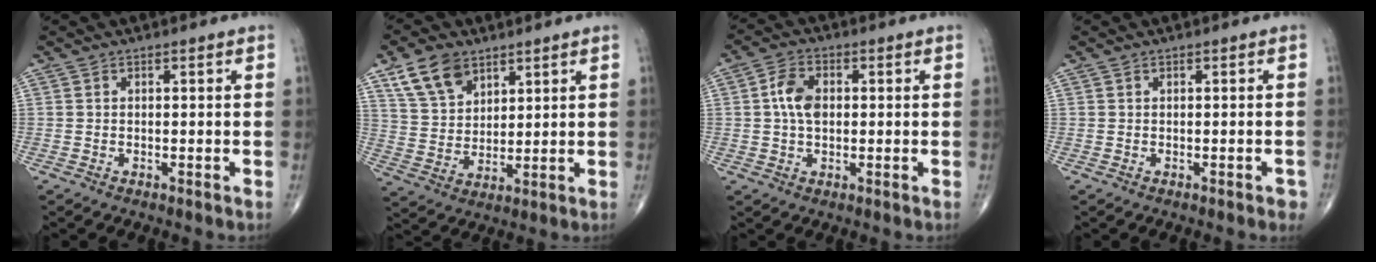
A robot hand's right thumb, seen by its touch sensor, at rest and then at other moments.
{"total": 9.8, "force": [6.0, 6.1, 4.9], "torque": [-0.075, -0.025, 0.122]}
{"total": 5.8, "force": [0.6, 3.7, 4.4], "torque": [-0.081, 0.008, 0.005]}
{"total": 1.2, "force": [-0.5, 0.5, 1.0], "torque": [-0.009, 0.003, -0.005]}